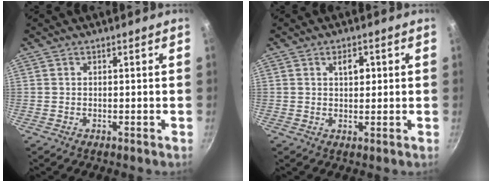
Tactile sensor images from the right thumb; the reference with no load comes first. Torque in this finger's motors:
{"motor_torque": [-0.23, 0.33, 0.03, -0.10, -0.01]}